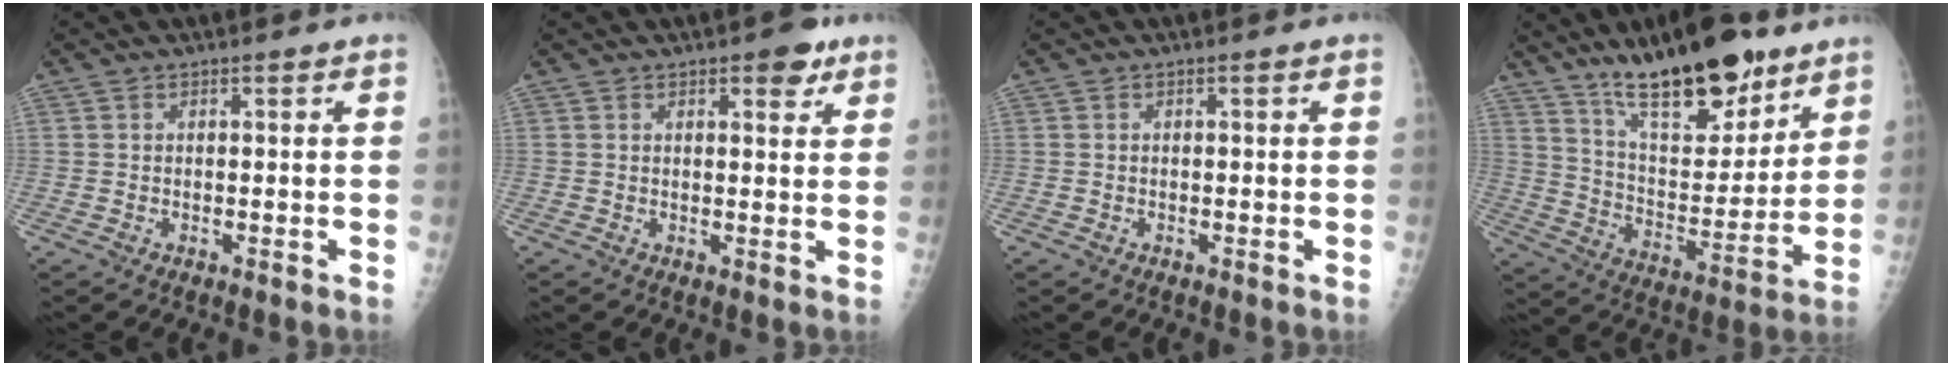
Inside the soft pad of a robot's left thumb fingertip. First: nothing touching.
{"total": 4.2, "force": [2.6, 1.9, 2.7], "torque": [-0.014, -0.009, 0.029]}
{"total": 0.0}
{"total": 21.4, "force": [15.2, 7.6, 13.0], "torque": [-0.161, -0.082, 0.255]}